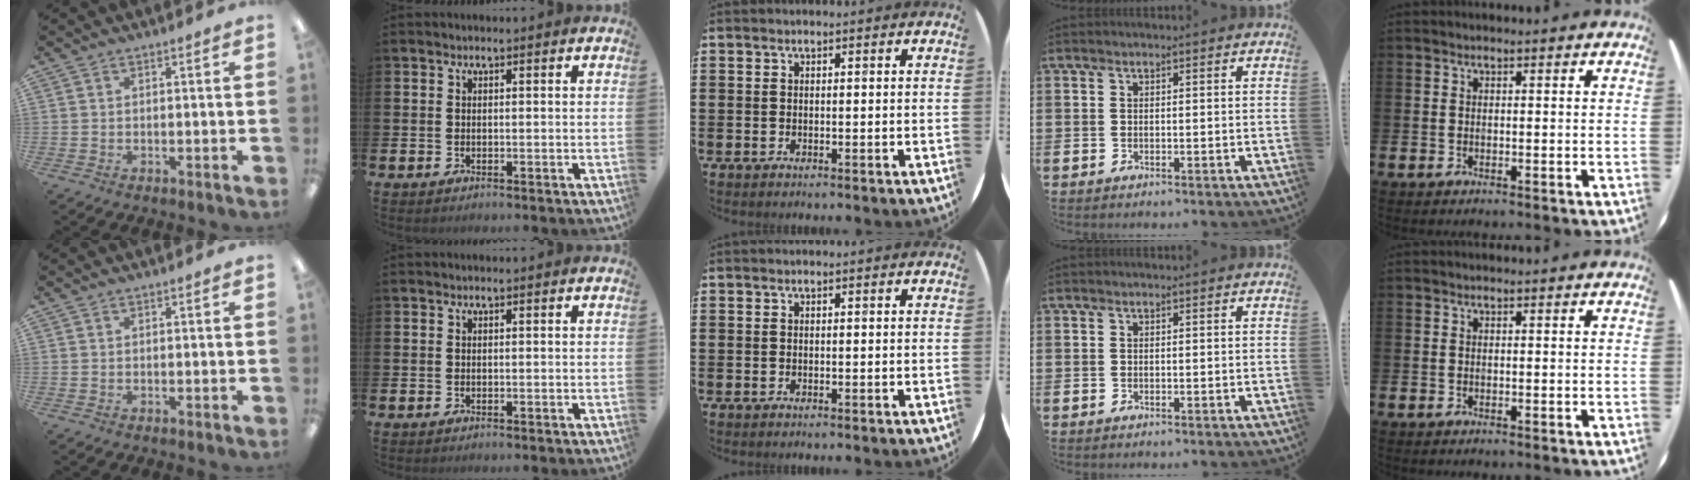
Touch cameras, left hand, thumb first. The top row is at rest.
{}